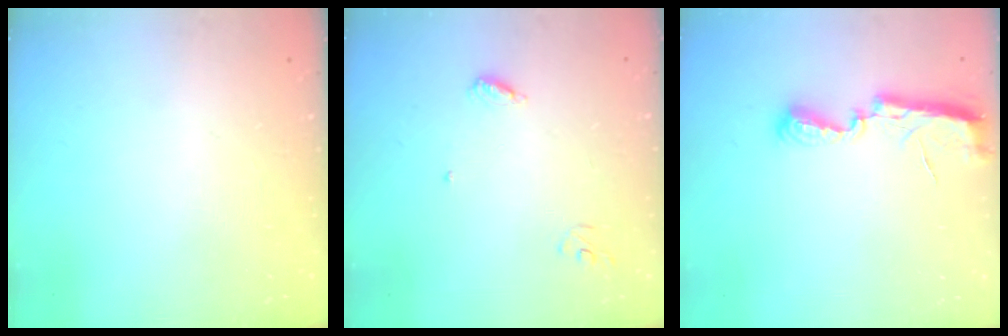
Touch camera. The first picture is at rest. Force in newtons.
{"total": 4.9, "press": 4.9, "slide": 0.4}
{"total": 7.2, "press": 7.2, "slide": 0.5}